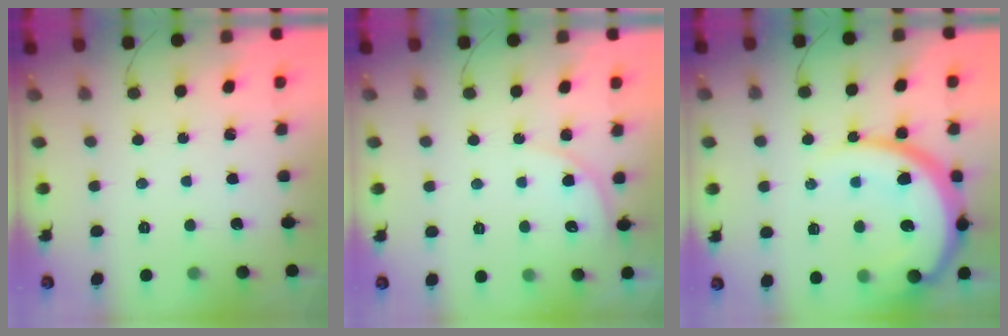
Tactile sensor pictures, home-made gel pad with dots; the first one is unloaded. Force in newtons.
{"total": 4.6, "press": 4.6, "slide": 0.3}
{"total": 18.2, "press": 18.0, "slide": 2.1}